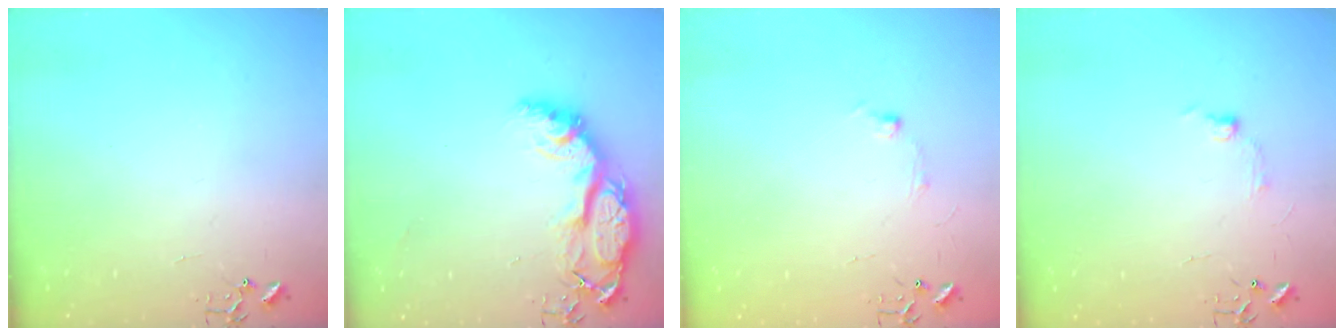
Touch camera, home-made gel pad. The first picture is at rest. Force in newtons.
{"total": 15.4, "press": 15.3, "slide": 1.2}
{"total": 5.8, "press": 5.7, "slide": 0.7}
{"total": 6.4, "press": 6.3, "slide": 0.9}